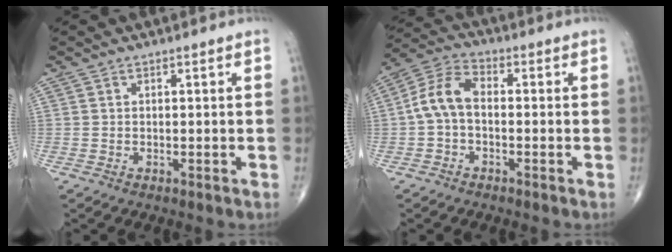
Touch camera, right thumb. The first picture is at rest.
{"total": 7.7, "force": [-0.7, 4.5, 6.1], "torque": [-0.119, 0.026, -0.026]}